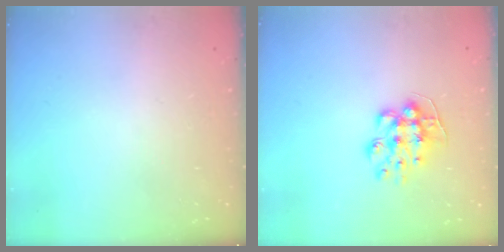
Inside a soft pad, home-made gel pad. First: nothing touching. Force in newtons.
{"total": 9.5, "press": 9.5, "slide": 0.7}